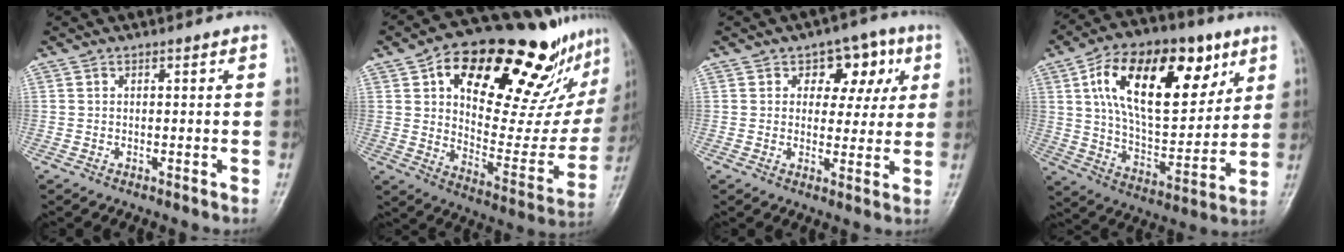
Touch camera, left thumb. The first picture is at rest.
{"total": 31.8, "force": [18.2, 13.9, 22.0], "torque": [-0.272, -0.034, 0.278]}
{"total": 9.1, "force": [3.1, 6.3, 5.9], "torque": [-0.023, -0.003, 0.036]}
{"total": 25.1, "force": [9.9, 13.1, 19.0], "torque": [-0.278, -0.020, 0.166]}